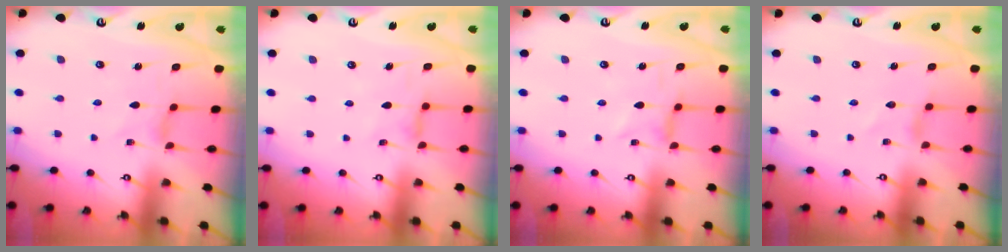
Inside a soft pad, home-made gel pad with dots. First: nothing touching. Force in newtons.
{"total": 1.7, "press": 1.7, "slide": 0.4}
{"total": 0.0}
{"total": 0.0}